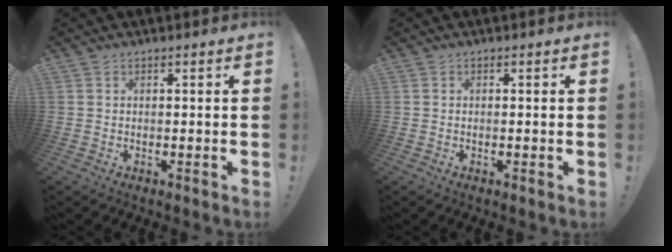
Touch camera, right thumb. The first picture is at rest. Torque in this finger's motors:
{"motor_torque": [-0.12, -0.22, 0.21, 0.06, 0.02]}